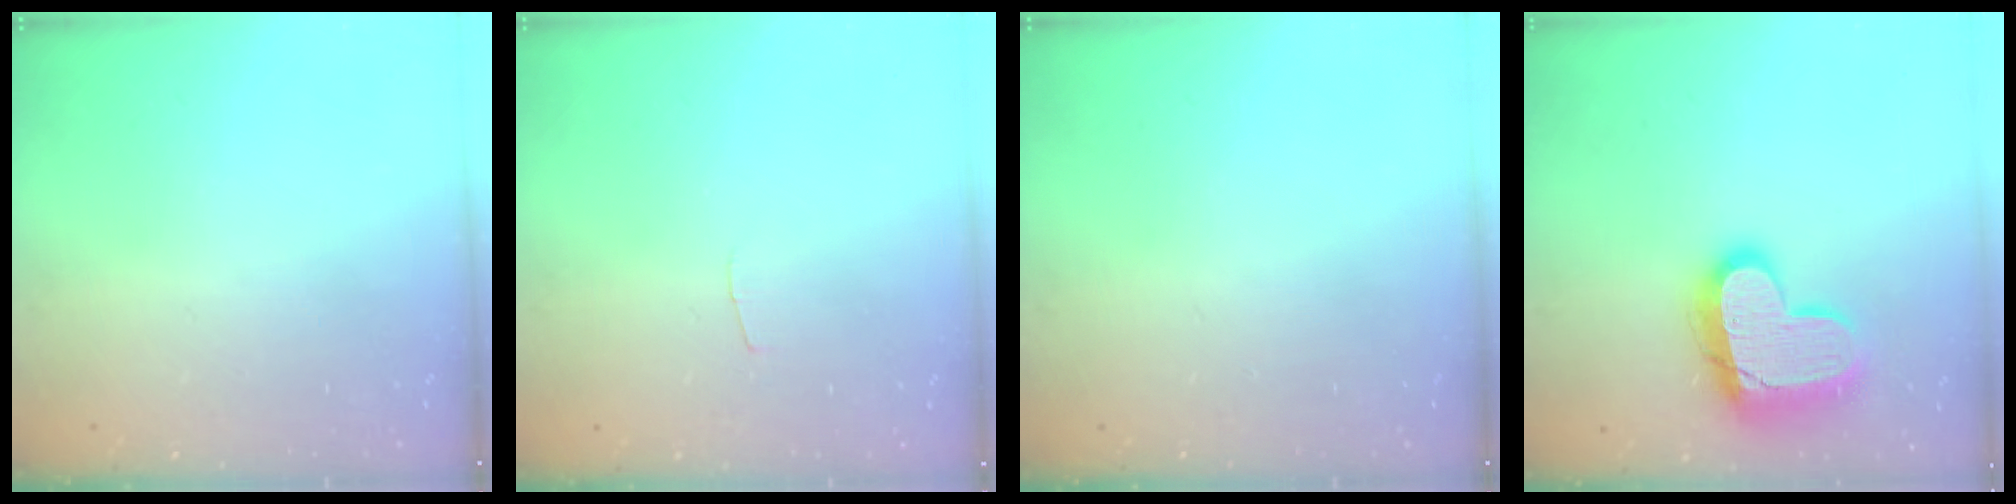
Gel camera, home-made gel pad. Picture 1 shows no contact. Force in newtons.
{"total": 2.0, "press": 2.0, "slide": 0.2}
{"total": 0.0}
{"total": 18.2, "press": 18.2, "slide": 1.4}